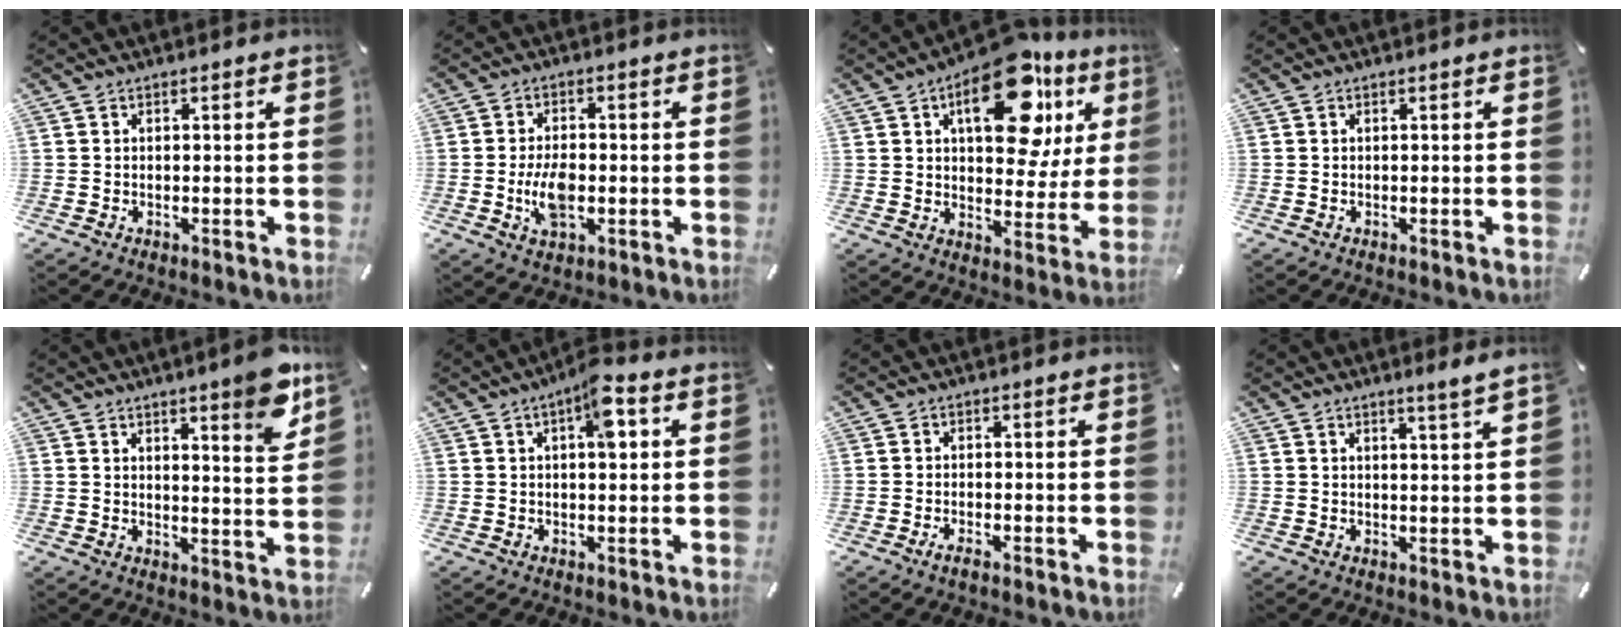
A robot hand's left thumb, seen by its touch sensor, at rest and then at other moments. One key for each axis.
{"total": 7.2, "fx": -1.3, "fy": 4.2, "fz": 5.7, "tx": -0.114, "ty": -0.001, "tz": -0.026}
{"total": 20.9, "fx": 9.9, "fy": 11.1, "fz": 14.7, "tx": -0.196, "ty": -0.049, "tz": 0.160}
{"total": 0.0}
{"total": 8.5, "fx": 6.5, "fy": 1.6, "fz": 5.1, "tx": -0.060, "ty": -0.046, "tz": 0.105}
{"total": 6.7, "fx": 2.1, "fy": 2.6, "fz": 5.8, "tx": -0.076, "ty": -0.004, "tz": 0.027}
{"total": 1.6, "fx": -0.9, "fy": 0.5, "fz": 1.3, "tx": -0.021, "ty": 0.001, "tz": -0.016}
{"total": 2.8, "fx": 2.3, "fy": -0.5, "fz": 1.5, "tx": -0.033, "ty": -0.014, "tz": 0.039}